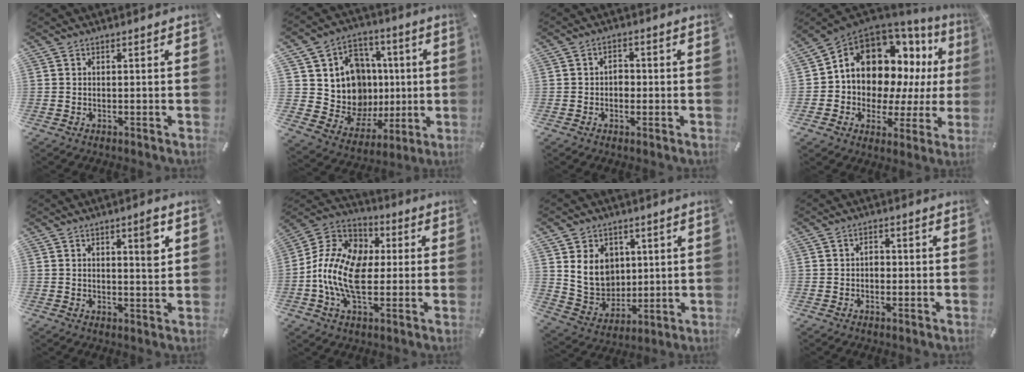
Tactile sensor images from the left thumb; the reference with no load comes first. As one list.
[{"total": 15.7, "force": [0.8, 14.5, 6.0], "torque": [-0.097, -0.015, 0.047]}, {"total": 2.8, "force": [-0.5, 2.1, 1.9], "torque": [-0.027, 0.003, -0.013]}, {"total": 13.3, "force": [6.0, 9.7, 6.8], "torque": [-0.118, -0.062, 0.113]}, {"total": 5.9, "force": [2.3, 1.8, 5.1], "torque": [-0.065, -0.011, 0.029]}, {"total": 14.7, "force": [-2.1, 9.7, 10.8], "torque": [-0.245, 0.014, -0.037]}, {"total": 10.9, "force": [3.4, 9.6, 3.8], "torque": [-0.077, -0.019, 0.070]}, {"total": 2.2, "force": [-0.3, 1.6, 1.5], "torque": [-0.022, 0.001, -0.008]}]